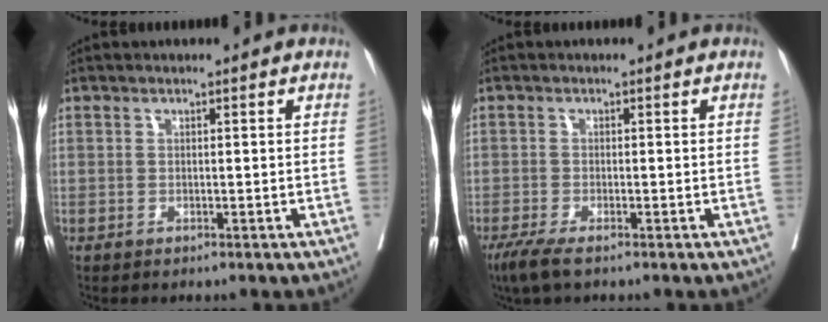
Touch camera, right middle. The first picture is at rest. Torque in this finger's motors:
{"motor_torque": [0.36, -0.35, 0.11, 0.06]}